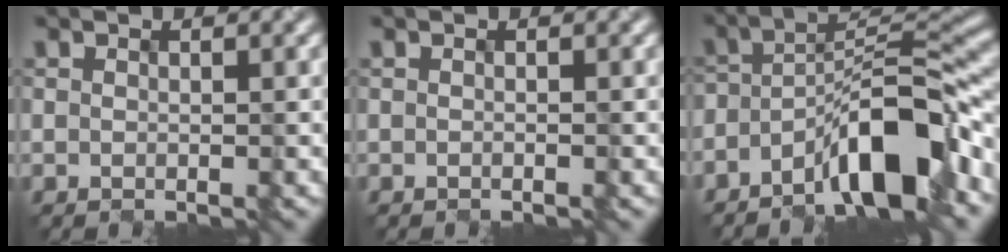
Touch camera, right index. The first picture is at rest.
{"total": 0.0}
{"total": 8.0, "force": [-5.0, 2.0, 5.9], "torque": [-0.090, 0.018, -0.090]}